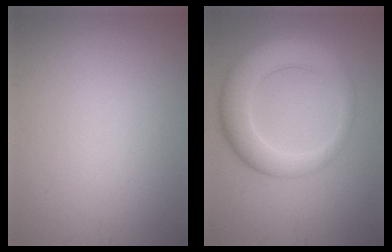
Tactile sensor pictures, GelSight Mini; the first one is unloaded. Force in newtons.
{"total": 6.2, "press": 6.2, "slide": 0.3}